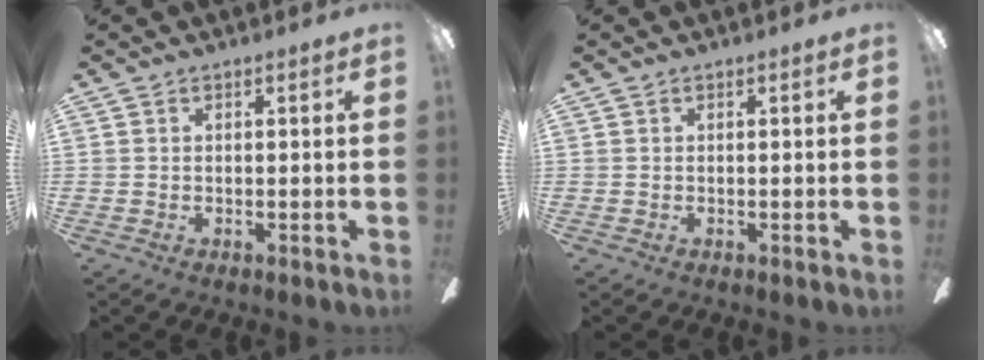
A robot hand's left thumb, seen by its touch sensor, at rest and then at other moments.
{"total": 0.0}